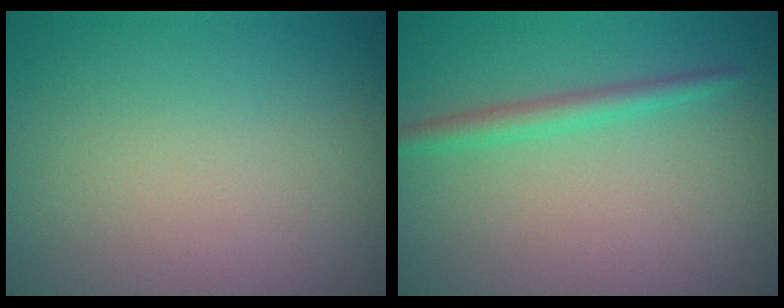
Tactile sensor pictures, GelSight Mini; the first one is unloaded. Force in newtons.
{"total": 1.9, "press": 1.8, "slide": 0.2}